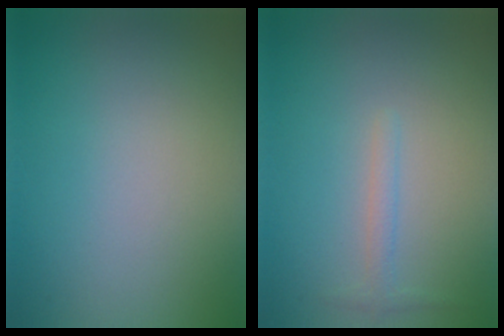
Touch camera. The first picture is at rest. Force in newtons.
{"total": 1.1, "press": 1.1, "slide": 0.0}